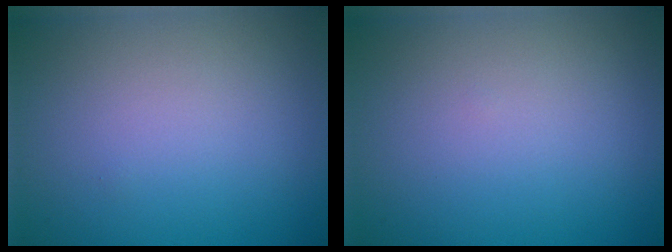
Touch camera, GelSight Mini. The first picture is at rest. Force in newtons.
{"total": 0.0}